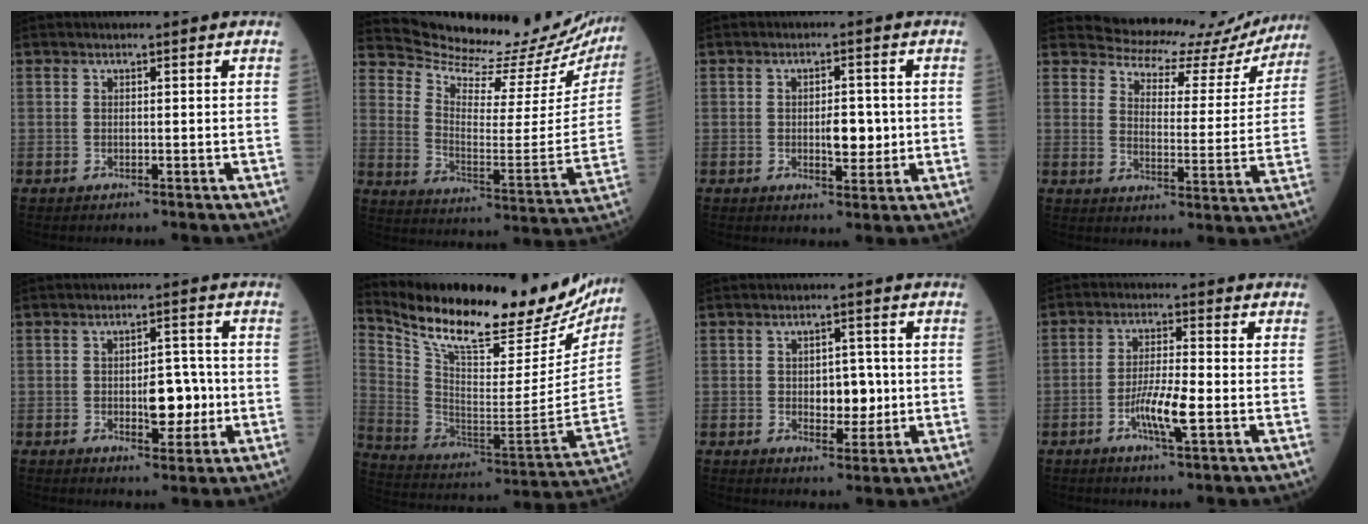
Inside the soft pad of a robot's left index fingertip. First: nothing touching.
{"total": 22.8, "force": [21.9, 3.5, 5.3], "torque": [-0.096, -0.092, 0.285]}
{"total": 4.4, "force": [-0.3, 1.9, 4.0], "torque": [-0.057, 0.000, 0.000]}
{"total": 15.4, "force": [14.5, 5.0, 1.6], "torque": [-0.001, -0.030, 0.157]}
{"total": 6.0, "force": [-0.9, 2.7, 5.3], "torque": [-0.073, 0.003, -0.009]}
{"total": 30.6, "force": [26.1, 7.0, 14.5], "torque": [-0.258, -0.056, 0.372]}
{"total": 5.0, "force": [-0.1, 2.8, 4.2], "torque": [-0.055, 0.003, 0.003]}
{"total": 6.1, "force": [-2.1, 0.5, 5.8], "torque": [-0.115, -0.007, -0.039]}